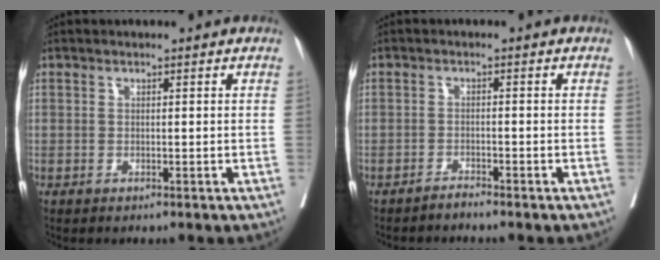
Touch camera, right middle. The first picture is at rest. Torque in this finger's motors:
{"motor_torque": [-0.02, 0.03, -0.01, 0.00]}